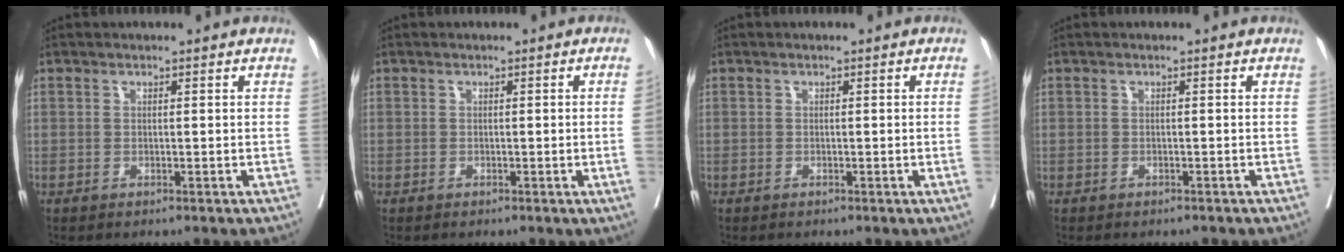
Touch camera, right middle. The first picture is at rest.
{"total": 1.8, "force": [-0.3, -0.8, 1.6], "torque": [-0.020, -0.003, -0.002]}
{"total": 0.9, "force": [-0.1, -0.3, 0.9], "torque": [-0.010, -0.001, 0.001]}
{"total": 2.6, "force": [-2.3, 1.1, 0.8], "torque": [-0.008, -0.004, -0.027]}